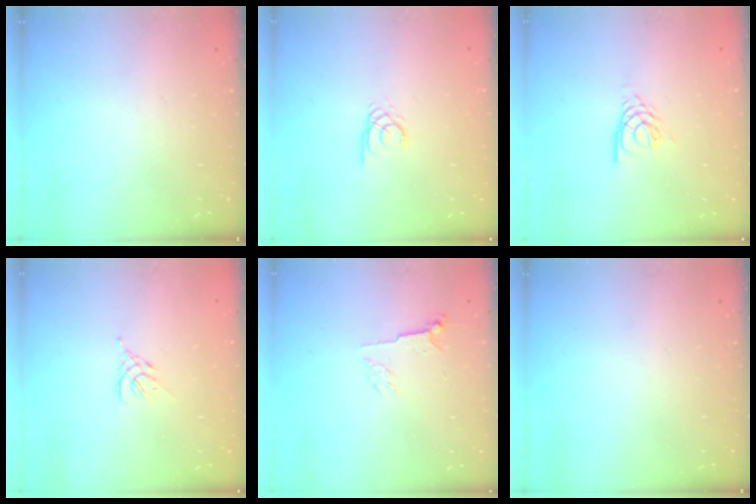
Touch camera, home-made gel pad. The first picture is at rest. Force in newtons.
{"total": 2.1, "press": 2.1, "slide": 0.2}
{"total": 2.6, "press": 2.5, "slide": 0.4}
{"total": 3.0, "press": 2.8, "slide": 0.8}
{"total": 3.6, "press": 3.6, "slide": 0.7}
{"total": 0.0}